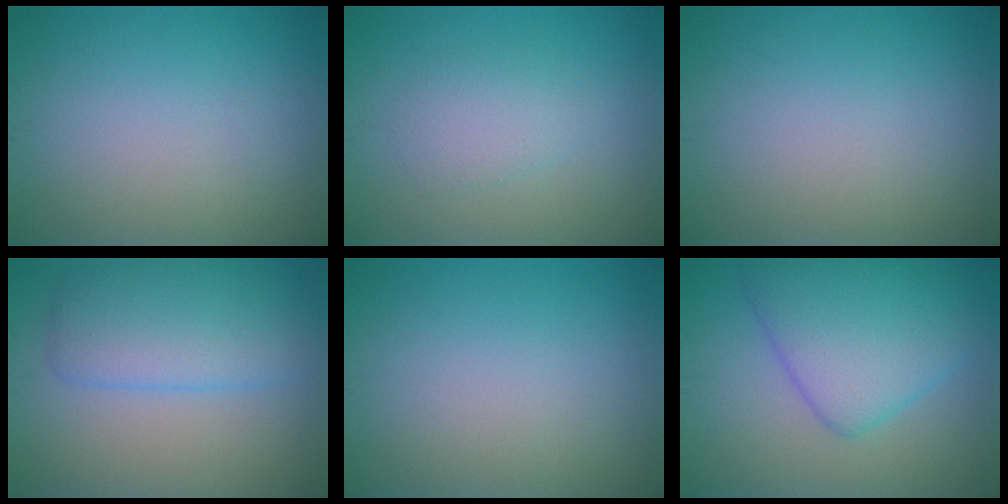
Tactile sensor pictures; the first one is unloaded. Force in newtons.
{"total": 2.2, "press": 2.2, "slide": 0.1}
{"total": 0.0}
{"total": 5.3, "press": 5.3, "slide": 0.1}
{"total": 0.0}
{"total": 7.0, "press": 7.0, "slide": 0.2}